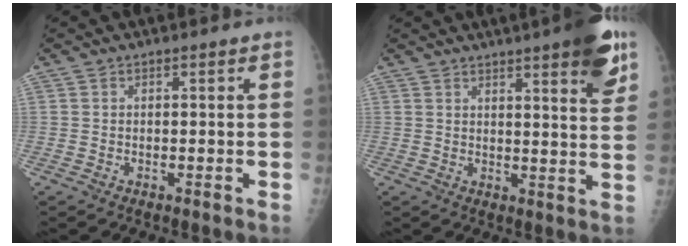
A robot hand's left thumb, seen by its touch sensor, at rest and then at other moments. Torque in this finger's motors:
{"motor_torque": [2.85, 2.14, 0.96, -0.38, 0.21]}